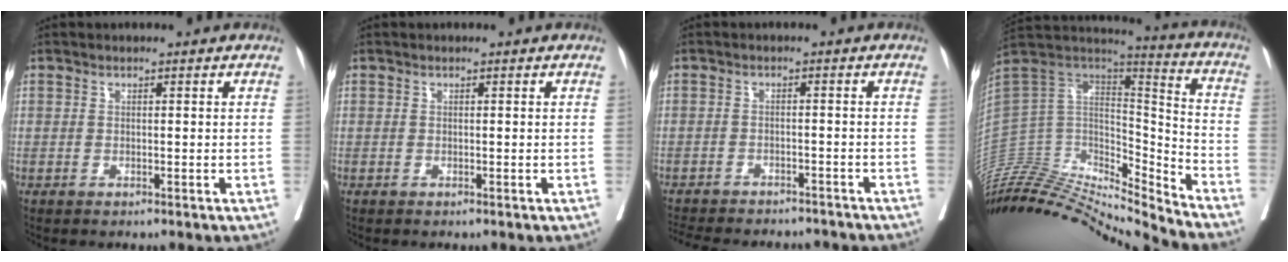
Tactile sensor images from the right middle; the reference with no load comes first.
{"total": 0.0}
{"total": 15.1, "force": [-13.6, 4.4, 4.9], "torque": [-0.115, -0.004, -0.179]}
{"total": 28.5, "force": [-27.1, 4.1, 7.9], "torque": [-0.181, 0.023, -0.442]}